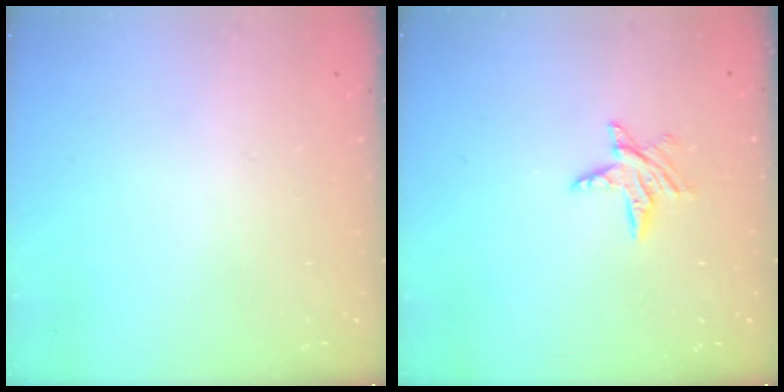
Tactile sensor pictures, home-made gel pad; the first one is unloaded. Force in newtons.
{"total": 5.9, "press": 5.9, "slide": 0.4}